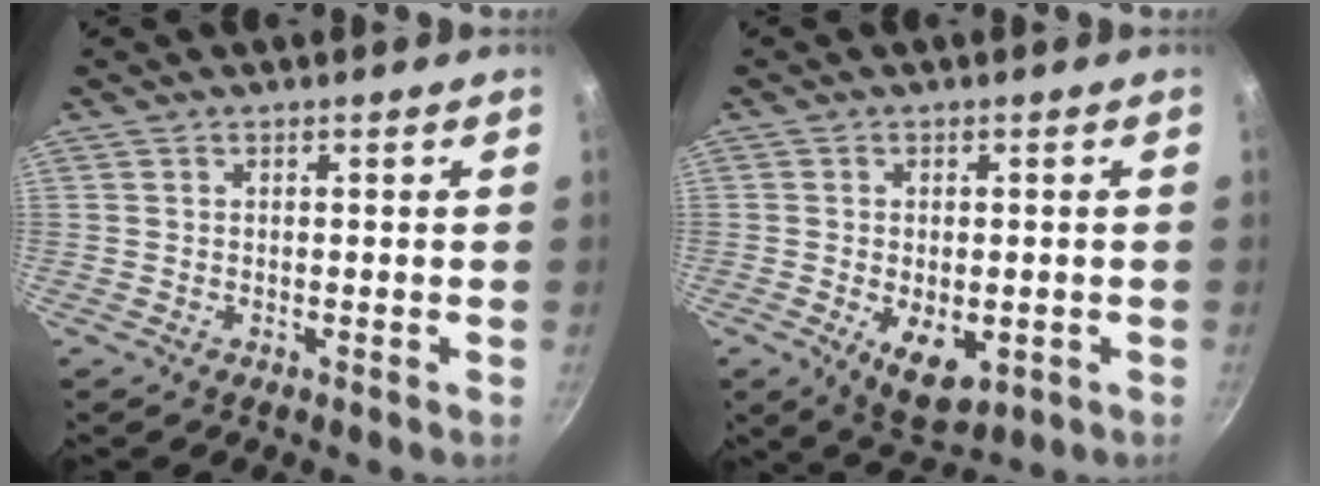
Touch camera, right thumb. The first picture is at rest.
{"total": 8.2, "force": [-2.1, 4.6, 6.4], "torque": [-0.082, -0.006, -0.016]}